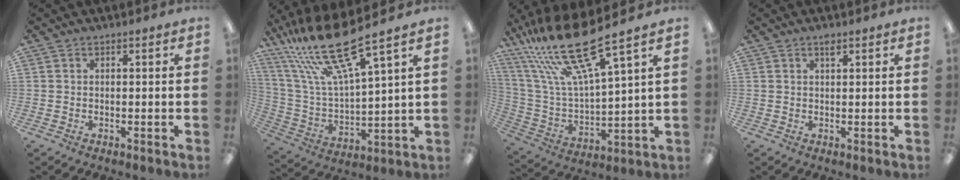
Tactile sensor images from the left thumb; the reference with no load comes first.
{"total": 20.7, "force": [15.7, 3.8, 12.9], "torque": [-0.283, -0.100, 0.265]}
{"total": 22.0, "force": [16.4, 4.3, 14.1], "torque": [-0.303, -0.103, 0.276]}
{"total": 1.4, "force": [1.1, 0.4, 0.9], "torque": [-0.022, 0.001, 0.019]}